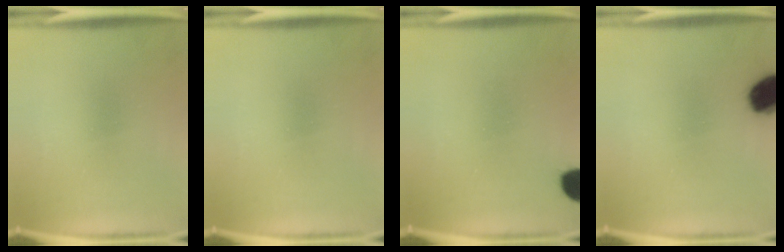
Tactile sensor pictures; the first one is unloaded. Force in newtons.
{"total": 0.0}
{"total": 6.5}
{"total": 10.6}